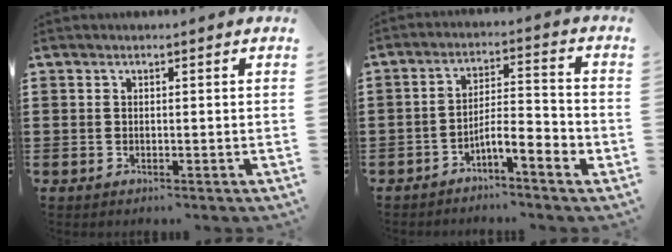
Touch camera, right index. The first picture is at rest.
{"total": 5.2, "force": [-3.5, 0.8, 3.8], "torque": [-0.067, 0.004, -0.066]}